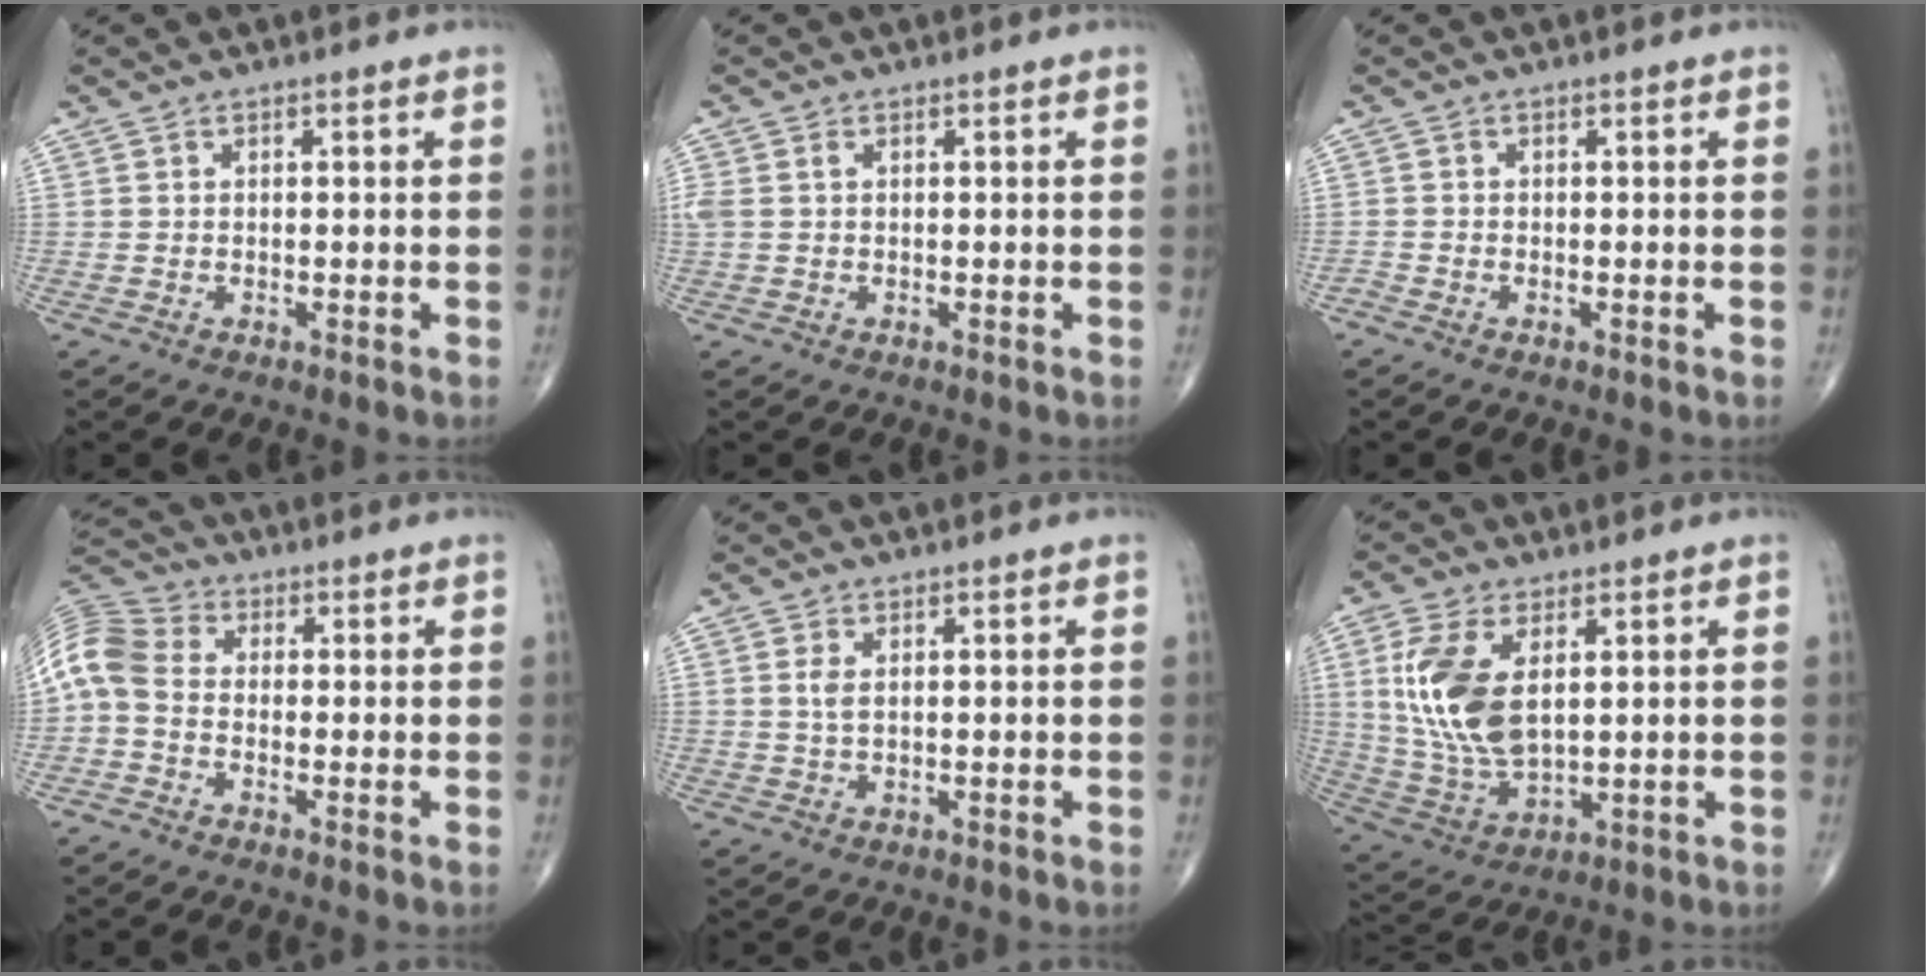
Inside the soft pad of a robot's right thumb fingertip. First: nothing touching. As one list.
[{"total": 2.3, "force": [0.4, 1.4, 1.8], "torque": [-0.065, 0.017, 0.012]}, {"total": 0.8, "force": [-0.7, 0.4, 0.3], "torque": [-0.010, 0.000, -0.017]}, {"total": 9.1, "force": [-0.8, 6.5, 6.4], "torque": [-0.135, 0.024, -0.033]}, {"total": 3.0, "force": [0.6, 1.3, 2.6], "torque": [-0.061, 0.000, 0.014]}, {"total": 13.7, "force": [3.3, 7.2, 11.2], "torque": [-0.237, -0.014, 0.075]}]